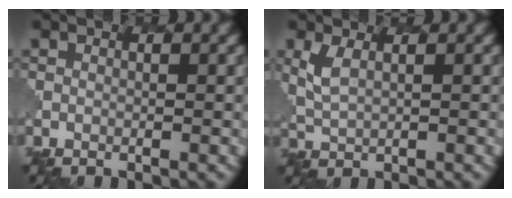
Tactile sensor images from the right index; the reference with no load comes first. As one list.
[{"total": 1.9, "force": [1.2, 0.7, 1.3], "torque": [-0.036, -0.005, 0.028]}]